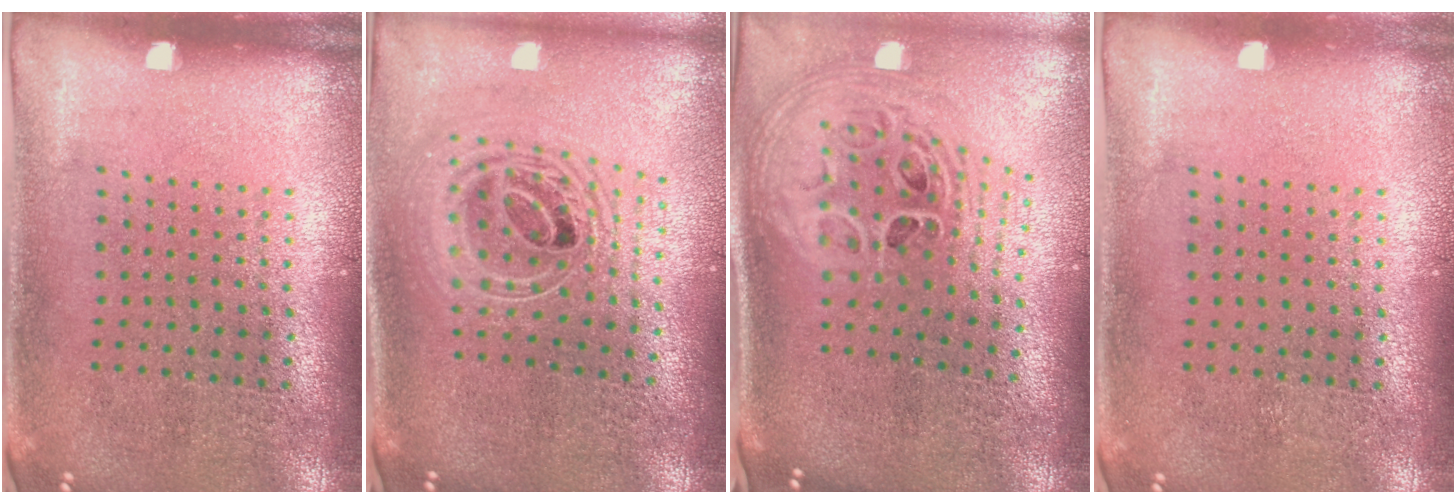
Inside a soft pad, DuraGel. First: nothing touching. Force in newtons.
{"total": 2.3, "press": 1.8, "slide": 1.4}
{"total": 2.8, "press": 2.0, "slide": 1.9}
{"total": 0.0}